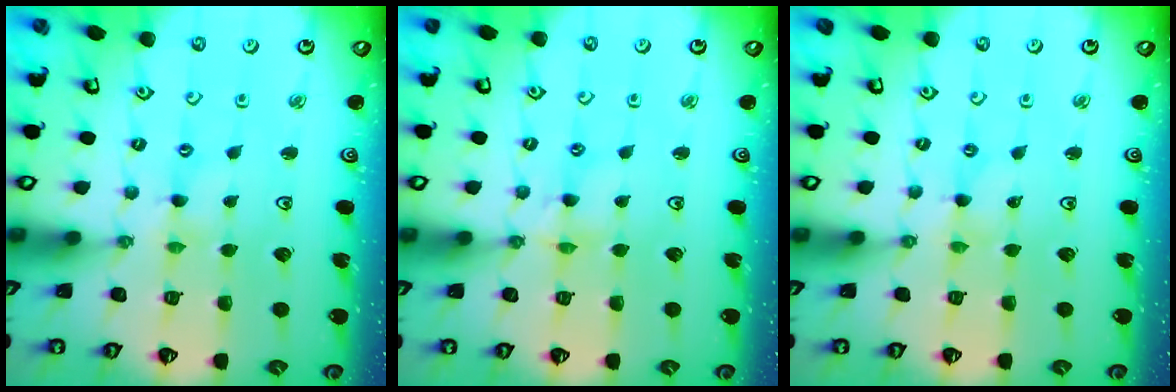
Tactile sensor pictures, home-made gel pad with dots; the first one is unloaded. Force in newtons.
{"total": 2.4, "press": 2.4, "slide": 0.3}
{"total": 0.0}